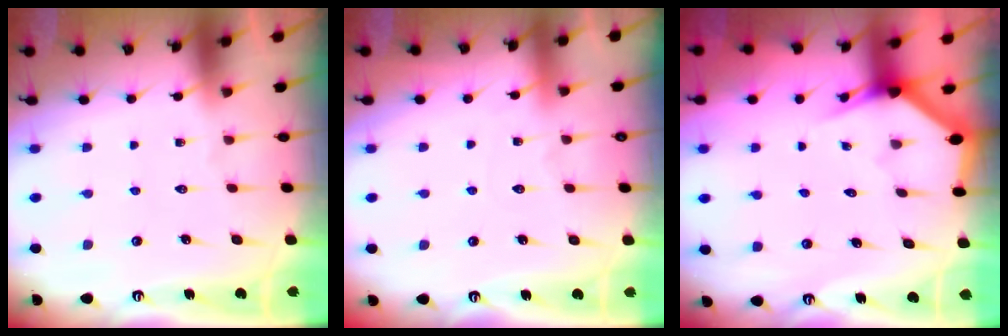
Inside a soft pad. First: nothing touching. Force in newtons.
{"total": 4.2, "press": 4.1, "slide": 0.5}
{"total": 2.6, "press": 2.6, "slide": 0.1}